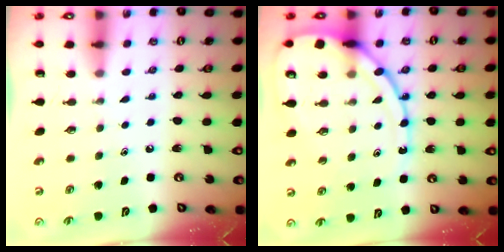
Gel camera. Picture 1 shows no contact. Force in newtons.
{"total": 15.4, "press": 15.3, "slide": 1.4}